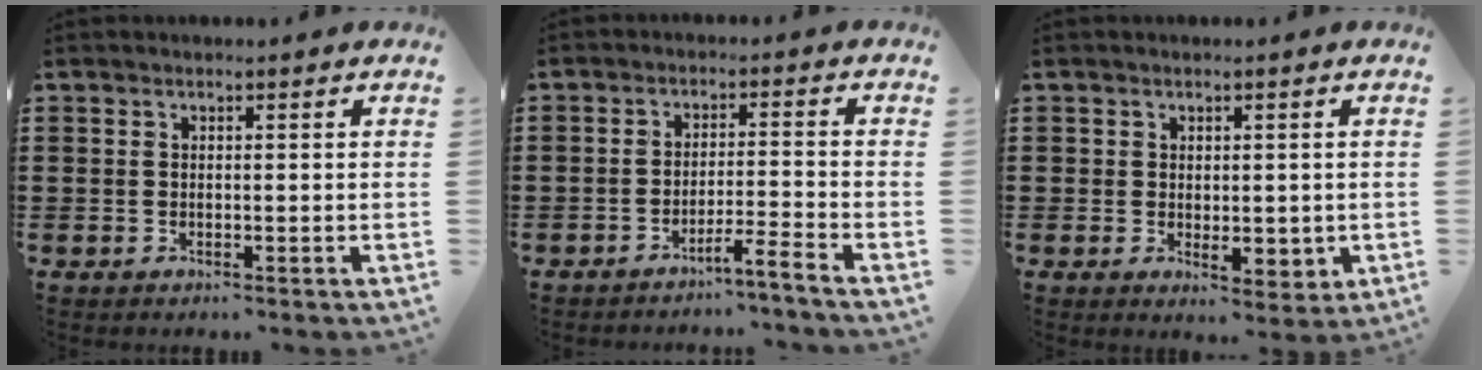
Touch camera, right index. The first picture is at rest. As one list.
[{"total": 3.8, "force": [-3.4, -0.9, 1.4], "torque": [-0.024, -0.010, -0.067]}, {"total": 2.5, "force": [0.2, 2.0, 1.5], "torque": [-0.022, 0.003, 0.004]}]